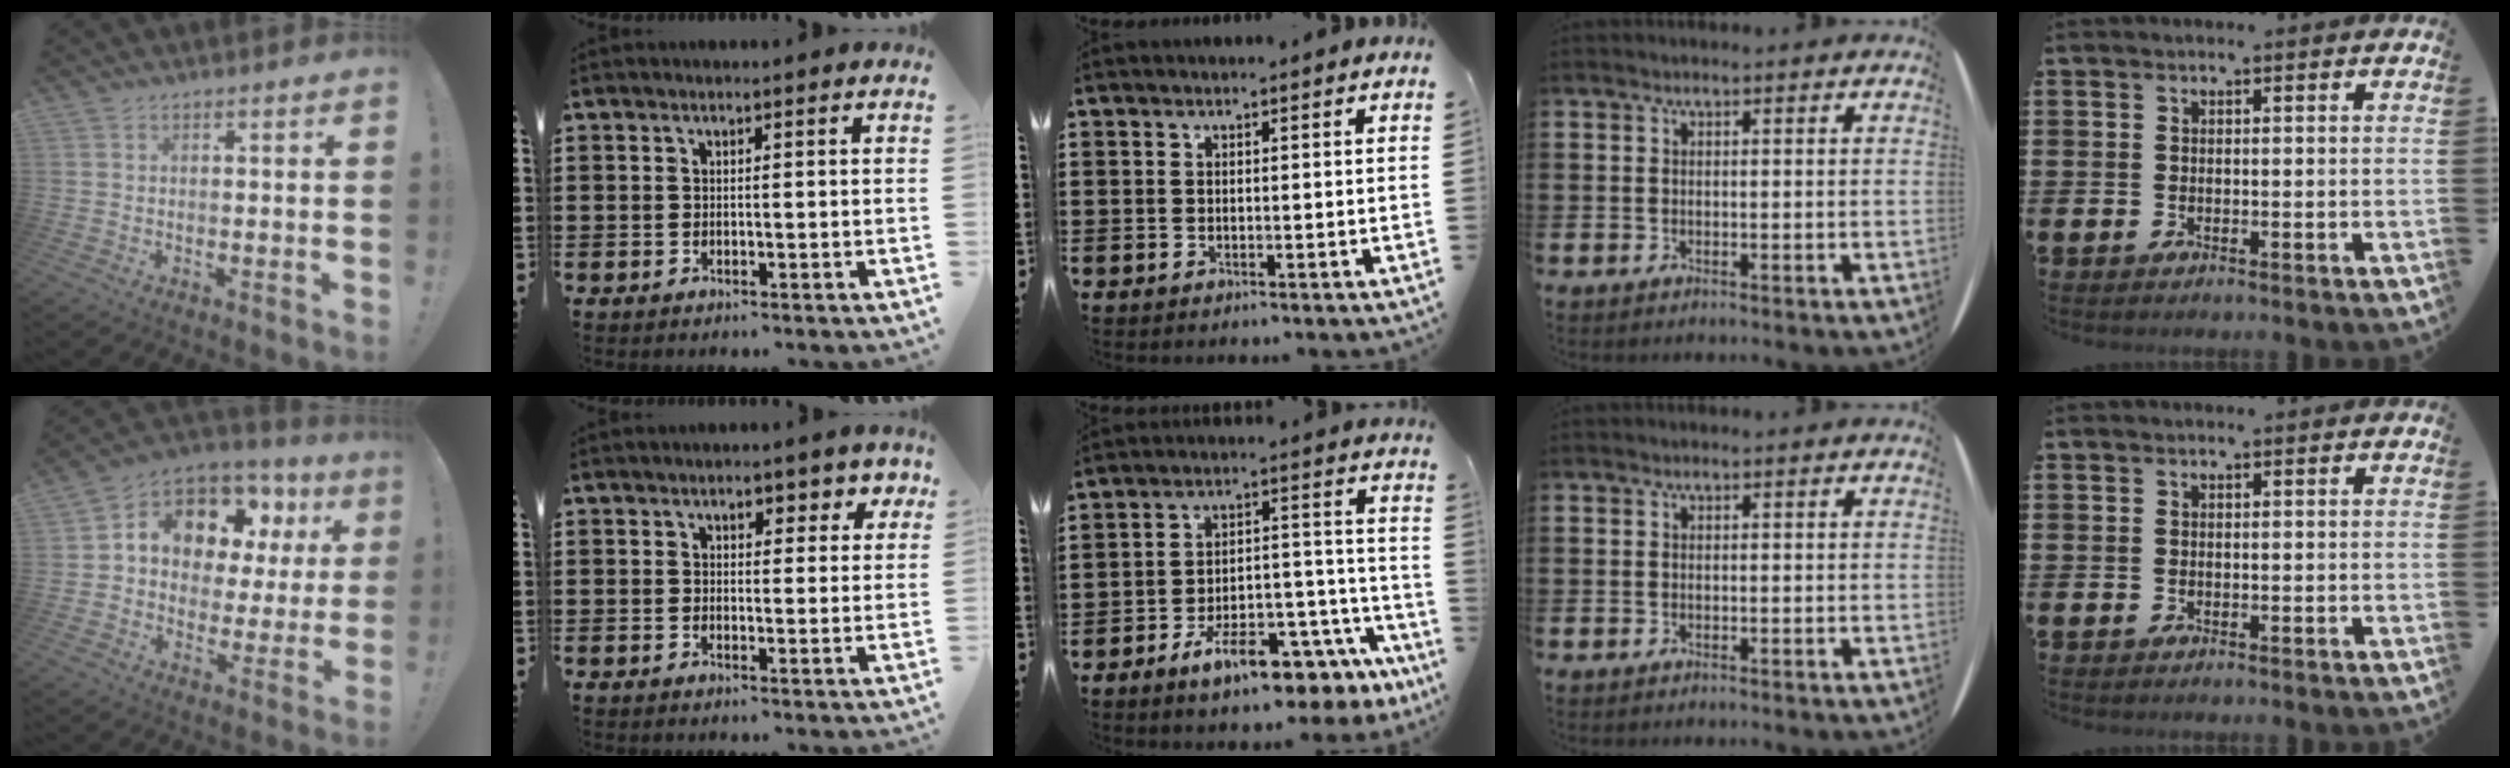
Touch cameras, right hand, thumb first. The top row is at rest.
{"thumb": {"total": 11.7, "force": [6.1, 8.0, 6.0], "torque": [-0.096, -0.050, 0.115]}, "index": {"total": 3.1, "force": [1.9, 1.8, 1.6], "torque": [-0.024, 0.005, 0.027]}, "middle": {"total": 10.1, "force": [-7.8, 2.5, 6.0], "torque": [-0.090, 0.029, -0.139]}}